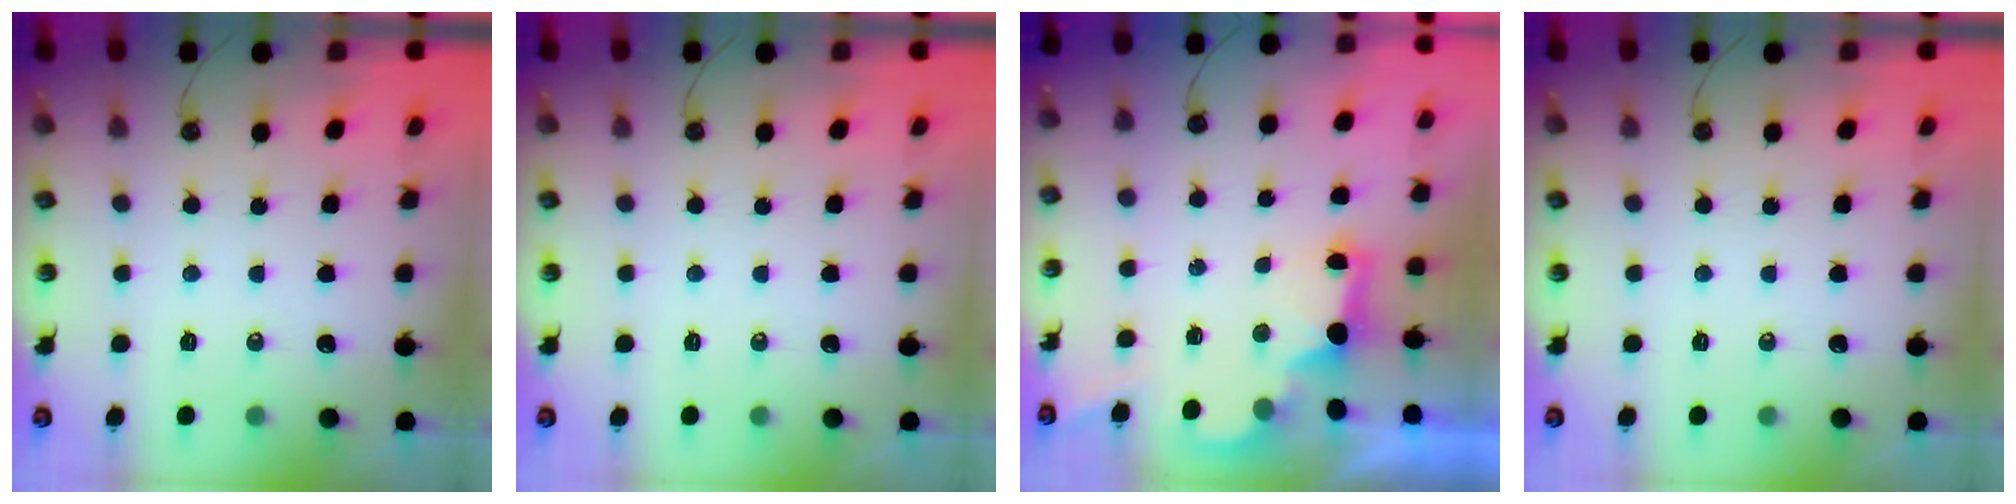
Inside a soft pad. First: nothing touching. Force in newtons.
{"total": 0.0}
{"total": 2.3, "press": 2.2, "slide": 0.7}
{"total": 0.0}